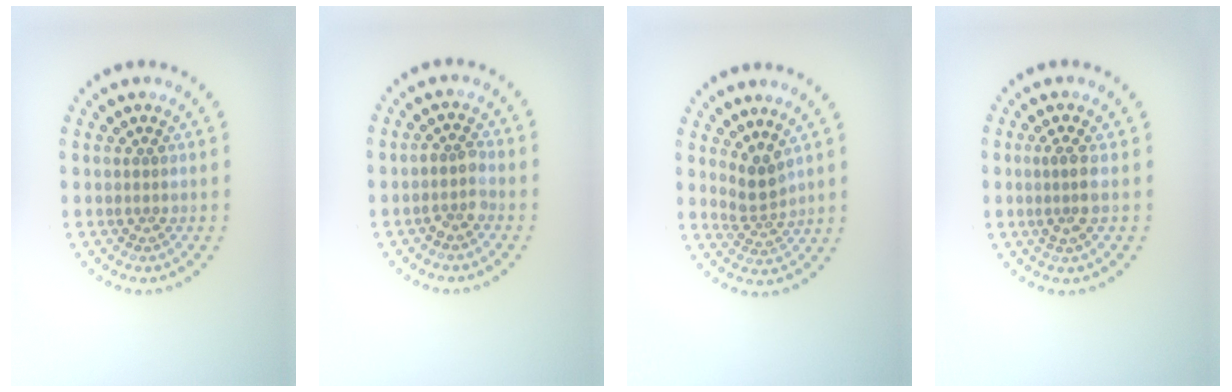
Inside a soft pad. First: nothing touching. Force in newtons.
{"total": 1.6, "press": 1.4, "slide": 0.6}
{"total": 2.3, "press": 1.6, "slide": 1.5}
{"total": 1.9, "press": 1.6, "slide": 1.0}